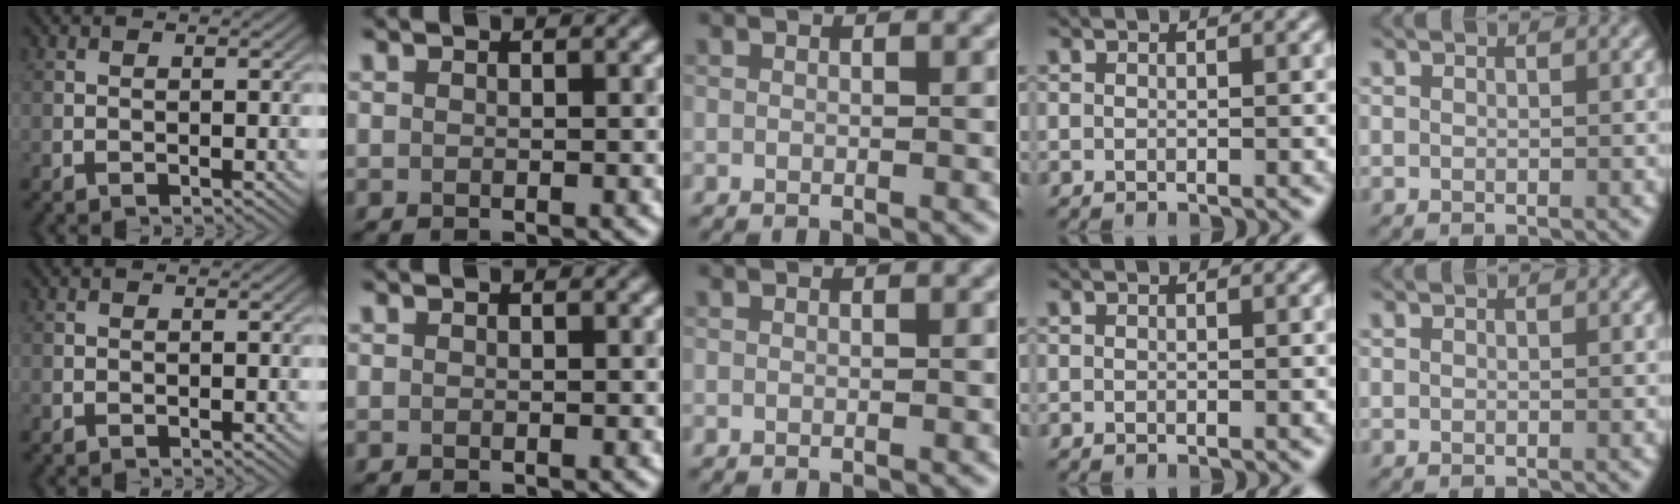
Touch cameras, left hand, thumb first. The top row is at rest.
{}